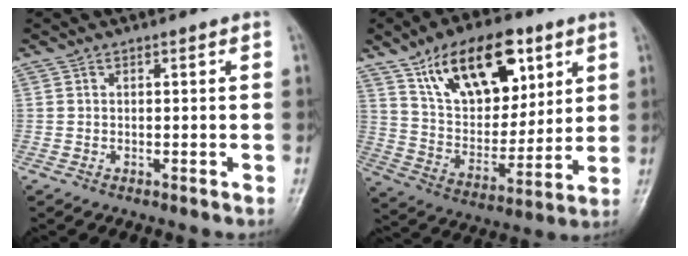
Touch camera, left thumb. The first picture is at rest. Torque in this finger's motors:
{"motor_torque": [1.26, 1.44, 1.17, -1.60, 0.33]}